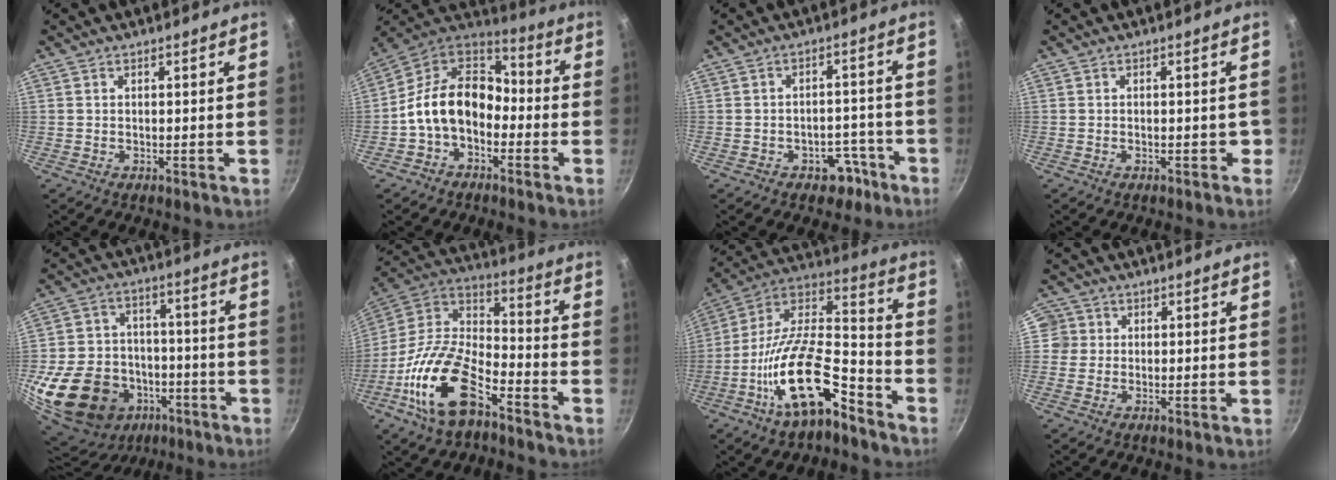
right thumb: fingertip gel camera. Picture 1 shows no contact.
{"total": 15.3, "force": [-3.4, 11.0, 10.1], "torque": [-0.142, 0.057, -0.084]}
{"total": 5.8, "force": [-3.3, 4.1, 2.4], "torque": [0.001, 0.042, -0.029]}
{"total": 1.8, "force": [-0.6, 1.2, 1.1], "torque": [0.005, 0.016, -0.006]}
{"total": 25.1, "force": [-9.4, 19.6, 12.4], "torque": [-0.244, 0.049, -0.137]}
{"total": 20.3, "force": [-10.2, 9.9, 14.5], "torque": [-0.256, 0.062, -0.213]}
{"total": 21.0, "force": [-10.8, 8.7, 15.8], "torque": [-0.259, 0.073, -0.206]}
{"total": 3.8, "force": [0.5, 3.8, 0.5], "torque": [0.027, 0.002, 0.000]}